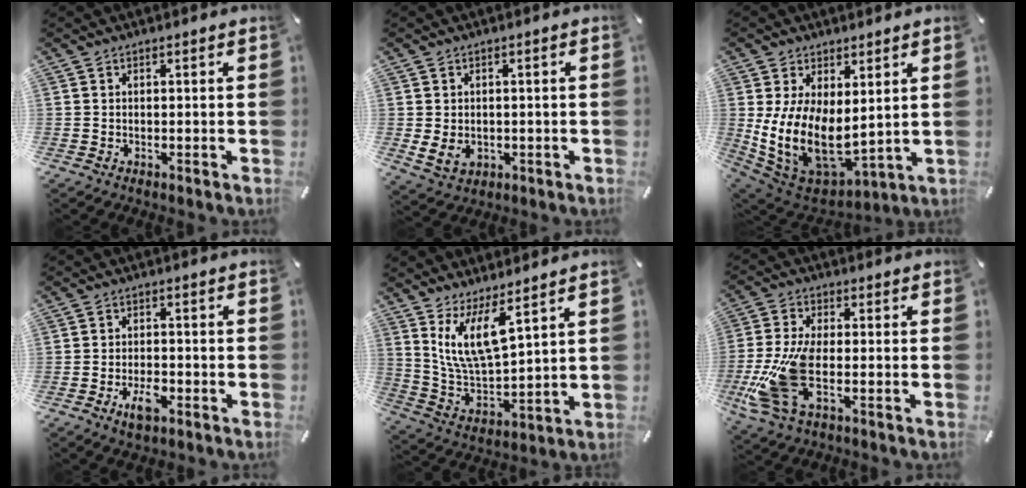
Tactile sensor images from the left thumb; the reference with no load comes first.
{"total": 4.4, "force": [-0.3, 3.7, 2.3], "torque": [-0.046, -0.001, -0.006]}
{"total": 12.9, "force": [1.4, 8.8, 9.3], "torque": [-0.191, -0.040, 0.036]}
{"total": 4.8, "force": [-2.4, 2.4, 3.4], "torque": [-0.064, 0.010, -0.043]}
{"total": 12.9, "force": [8.0, 4.6, 9.0], "torque": [-0.198, -0.028, 0.145]}
{"total": 13.7, "force": [-3.0, 6.5, 11.7], "torque": [-0.256, -0.016, -0.050]}